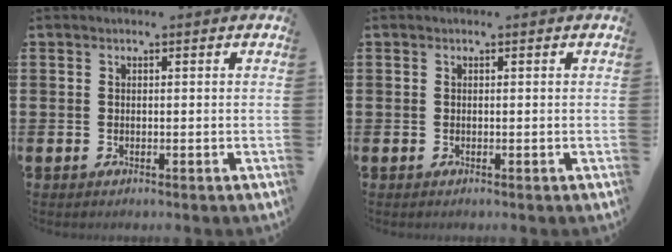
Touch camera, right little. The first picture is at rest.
{"total": 0.0}